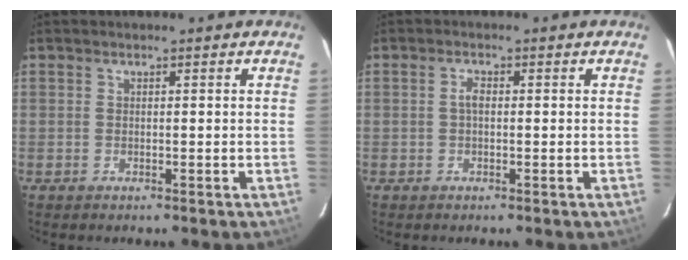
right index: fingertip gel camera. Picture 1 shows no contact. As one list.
[{"total": 1.5, "force": [0.0, 0.8, 1.3], "torque": [-0.026, 0.006, -0.002]}]